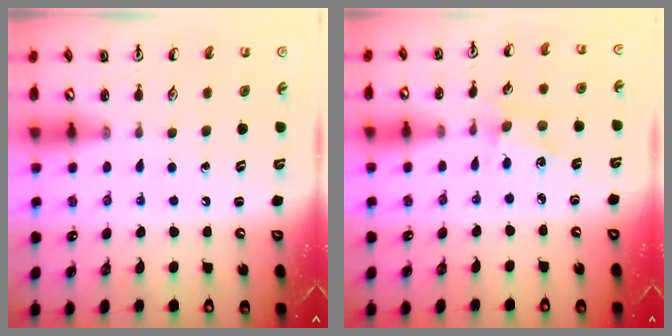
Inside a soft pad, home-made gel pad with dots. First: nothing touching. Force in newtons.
{"total": 2.1, "press": 2.1, "slide": 0.0}